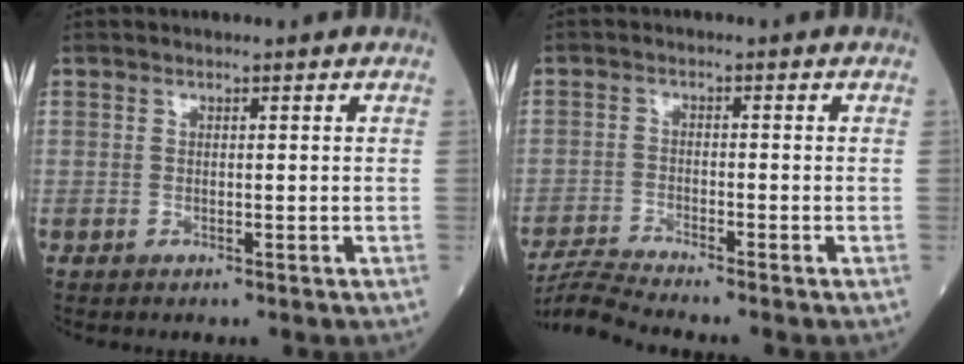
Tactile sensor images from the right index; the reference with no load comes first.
{"total": 5.1, "force": [-4.7, -2.0, 0.6], "torque": [-0.025, -0.018, -0.093]}